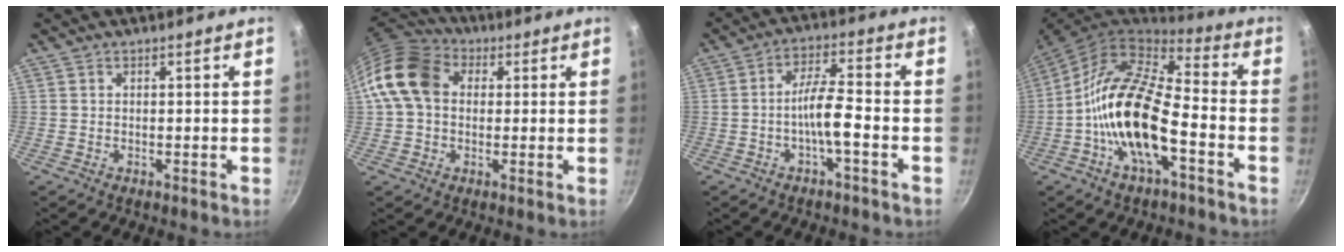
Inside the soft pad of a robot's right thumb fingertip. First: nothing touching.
{"total": 12.4, "force": [1.8, 9.4, 7.8], "torque": [-0.124, 0.025, 0.014]}
{"total": 6.8, "force": [-2.4, 1.1, 6.3], "torque": [-0.120, 0.033, -0.044]}
{"total": 18.4, "force": [-5.1, 7.8, 15.9], "torque": [-0.288, 0.041, -0.112]}